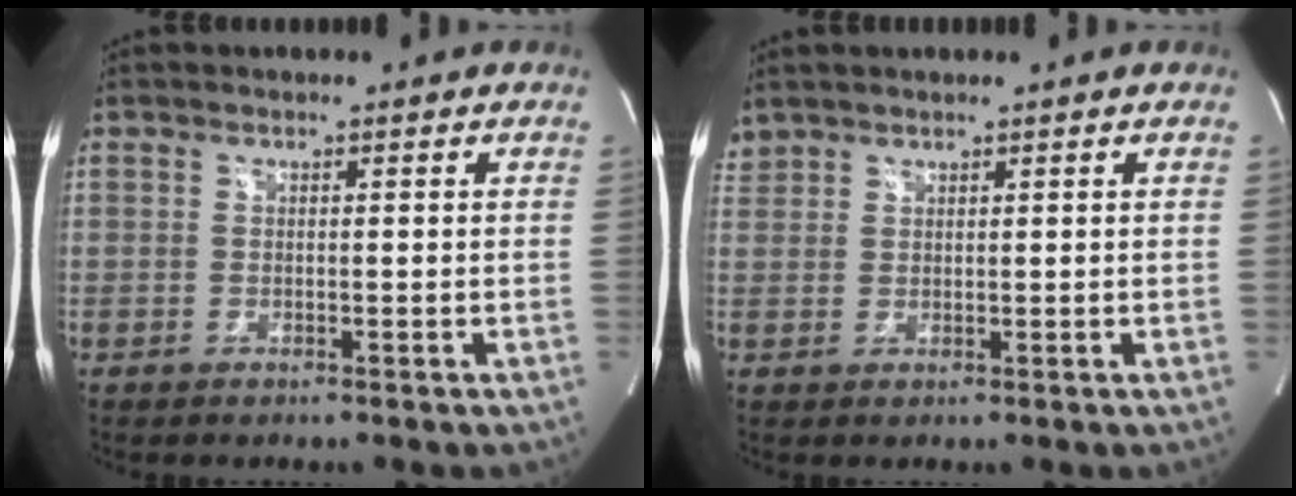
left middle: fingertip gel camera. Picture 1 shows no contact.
{"total": 1.8, "force": [1.7, 0.6, -0.1], "torque": [-0.004, 0.013, 0.036]}